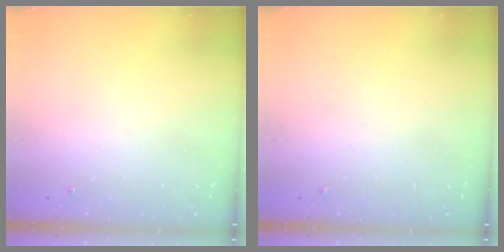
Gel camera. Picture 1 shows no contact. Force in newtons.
{"total": 0.0}